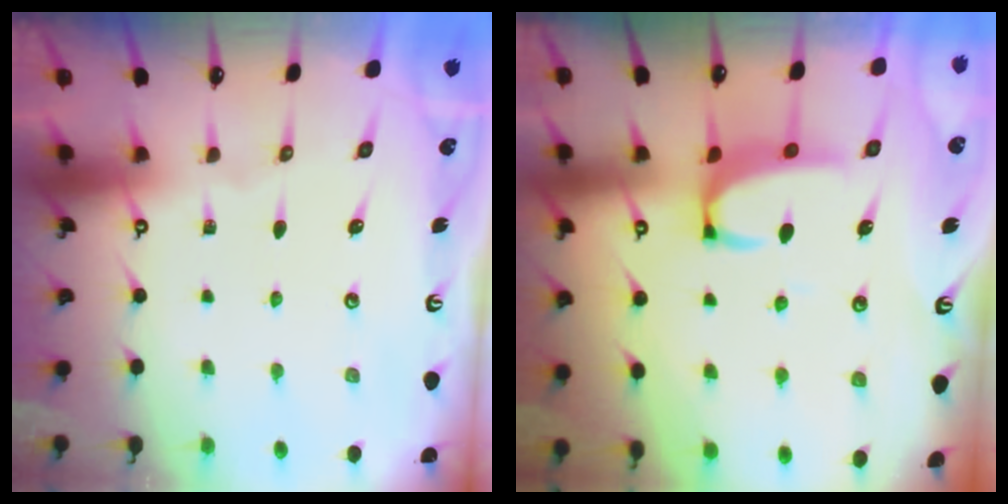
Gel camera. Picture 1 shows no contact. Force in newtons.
{"total": 3.5, "press": 3.4, "slide": 0.8}